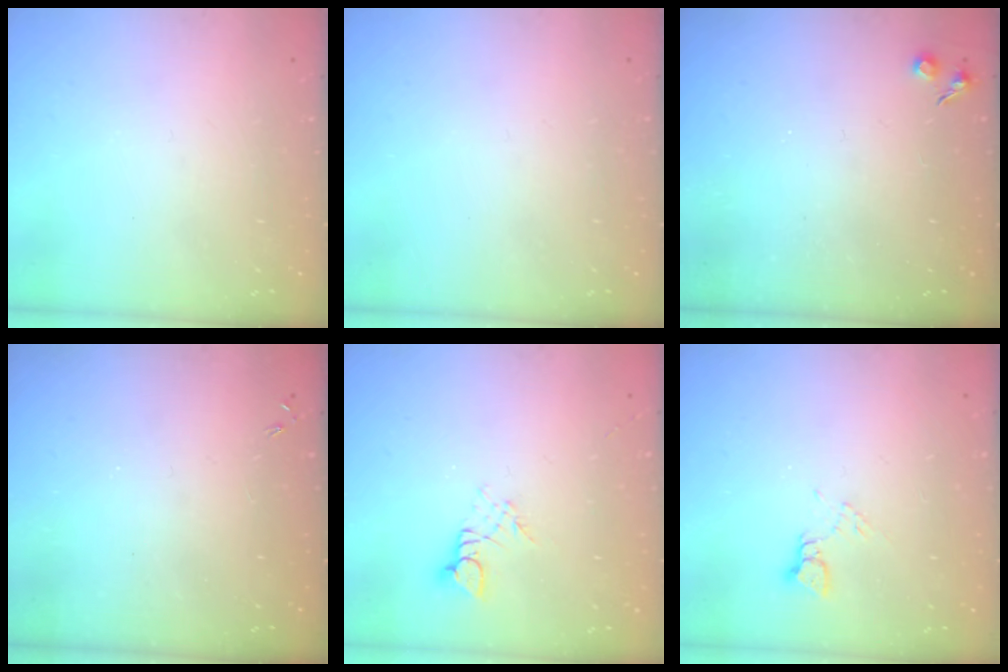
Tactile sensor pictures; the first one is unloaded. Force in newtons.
{"total": 0.0}
{"total": 3.5, "press": 3.5, "slide": 0.6}
{"total": 0.0}
{"total": 2.7, "press": 2.7, "slide": 0.4}
{"total": 2.5, "press": 2.5, "slide": 0.3}